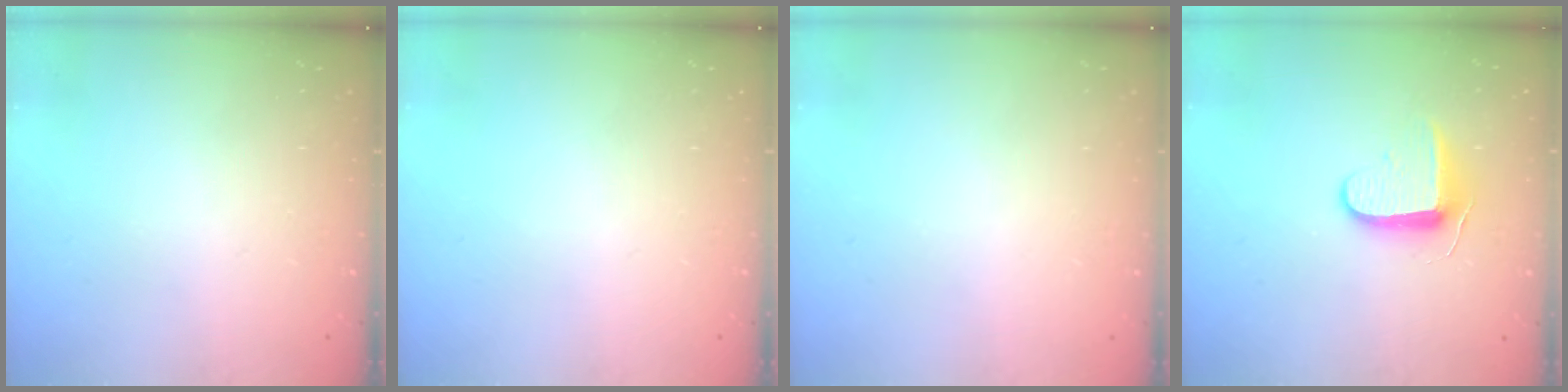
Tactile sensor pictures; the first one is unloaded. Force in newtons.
{"total": 0.0}
{"total": 0.6, "press": 0.5, "slide": 0.2}
{"total": 9.3, "press": 9.2, "slide": 1.5}